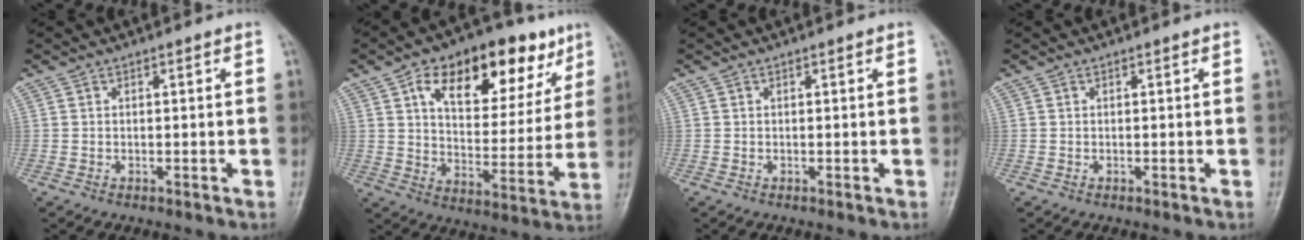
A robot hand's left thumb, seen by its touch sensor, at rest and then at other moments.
{"total": 21.3, "force": [10.7, 11.3, 14.6], "torque": [-0.168, -0.018, 0.165]}
{"total": 0.0}
{"total": 0.0}